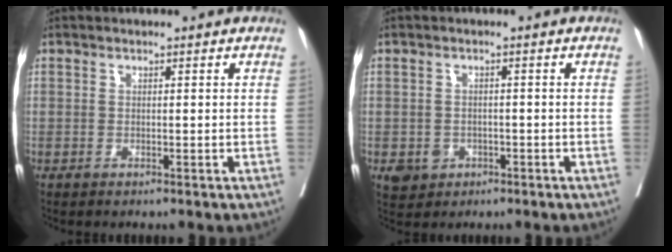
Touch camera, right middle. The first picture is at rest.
{"total": 3.8, "force": [-1.5, 3.3, 0.9], "torque": [-0.010, 0.004, -0.018]}